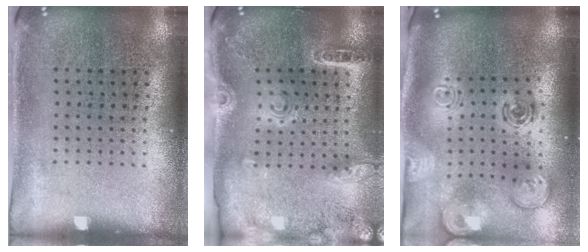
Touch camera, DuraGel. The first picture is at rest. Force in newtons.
{"total": 1.8, "press": 1.8, "slide": 0.2}
{"total": 2.8, "press": 2.0, "slide": 2.0}